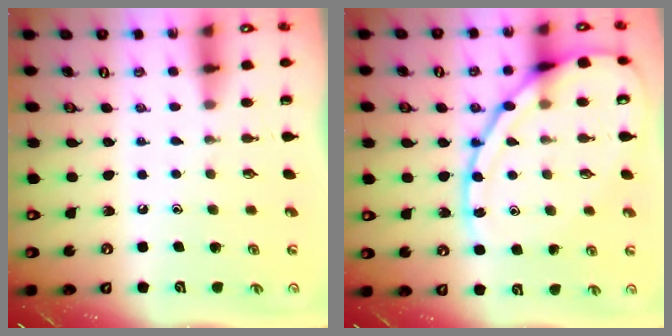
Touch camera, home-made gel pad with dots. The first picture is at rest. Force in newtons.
{"total": 16.3, "press": 16.2, "slide": 1.6}